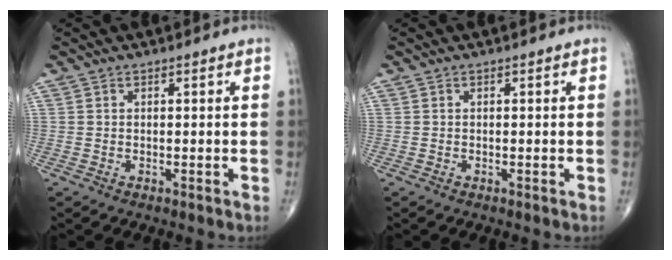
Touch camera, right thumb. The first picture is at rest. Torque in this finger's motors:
{"motor_torque": [0.00, 0.18, 0.00, 0.04, -0.03]}